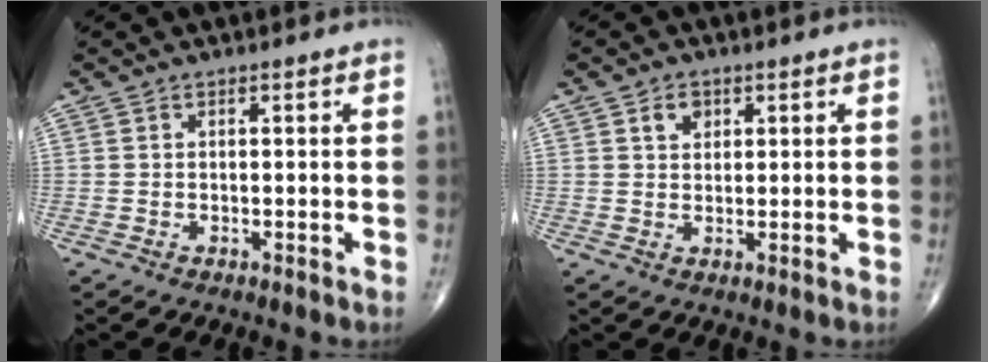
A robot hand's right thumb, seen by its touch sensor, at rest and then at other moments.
{"total": 3.1, "force": [1.4, 2.3, 1.6], "torque": [-0.012, -0.005, 0.023]}